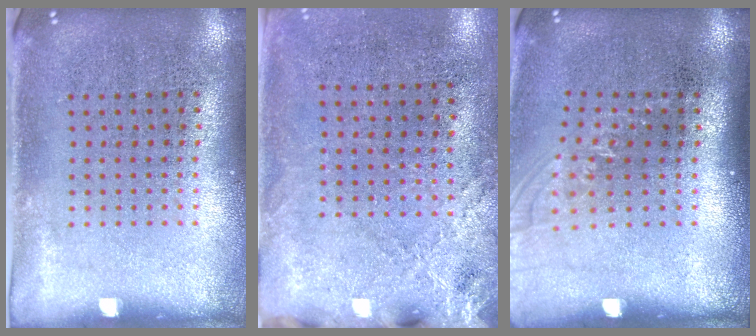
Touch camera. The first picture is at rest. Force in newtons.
{"total": 2.5, "press": 2.1, "slide": 1.3}
{"total": 1.1, "press": 0.9, "slide": 0.5}